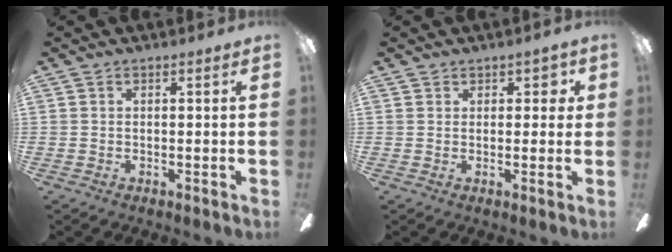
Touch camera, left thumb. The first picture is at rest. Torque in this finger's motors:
{"motor_torque": [0.20, 0.18, -0.06, -0.02, -0.02]}